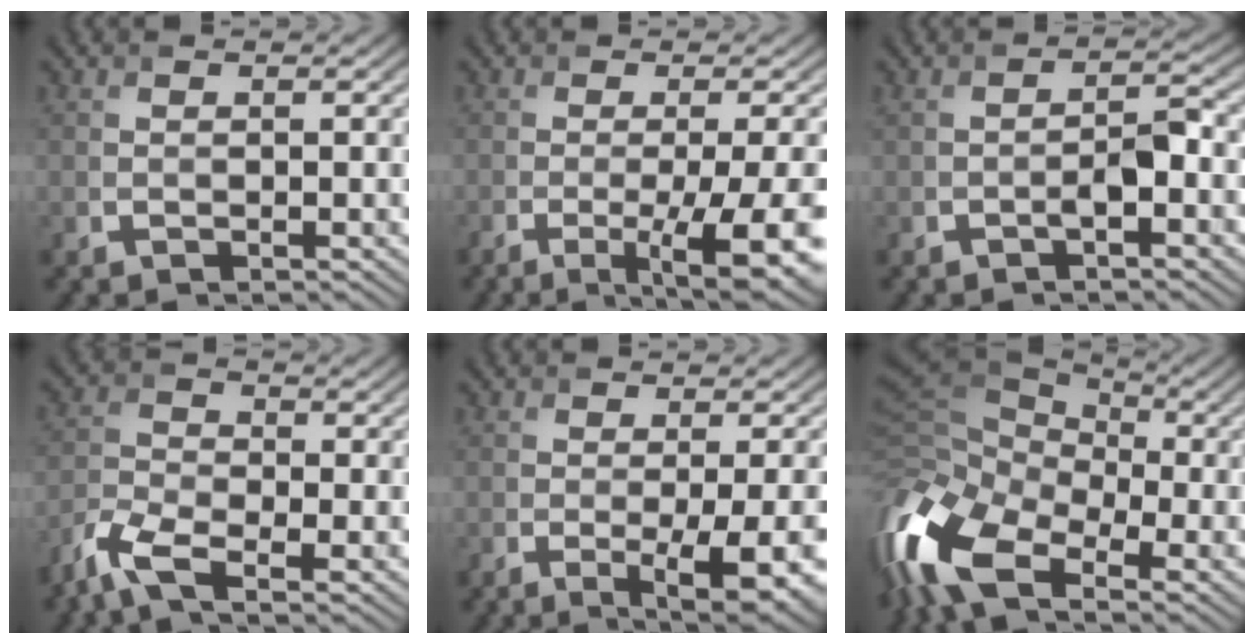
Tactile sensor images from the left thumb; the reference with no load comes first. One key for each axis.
{"total": 9.6, "fx": -4.0, "fy": 2.0, "fz": 8.4, "tx": -0.112, "ty": -0.010, "tz": -0.053}
{"total": 2.5, "fx": -1.2, "fy": 0.7, "fz": 2.1, "tx": -0.045, "ty": 0.003, "tz": -0.025}
{"total": 6.3, "fx": -4.2, "fy": 2.5, "fz": 4.0, "tx": -0.100, "ty": -0.007, "tz": -0.097}
{"total": 6.3, "fx": -2.4, "fy": 1.5, "fz": 5.6, "tx": -0.085, "ty": -0.012, "tz": -0.031}
{"total": 16.1, "fx": -6.7, "fy": 9.1, "fz": 11.5, "tx": -0.312, "ty": -0.020, "tz": -0.125}